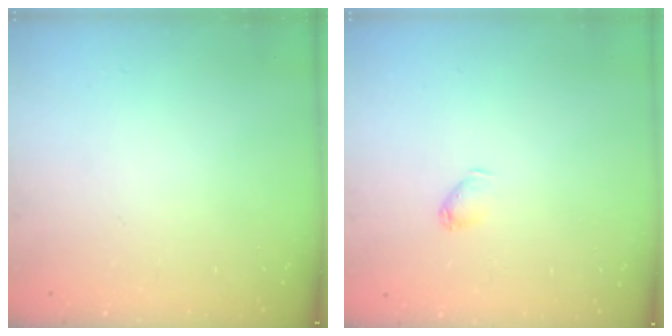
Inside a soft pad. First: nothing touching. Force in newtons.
{"total": 2.5, "press": 2.5, "slide": 0.5}